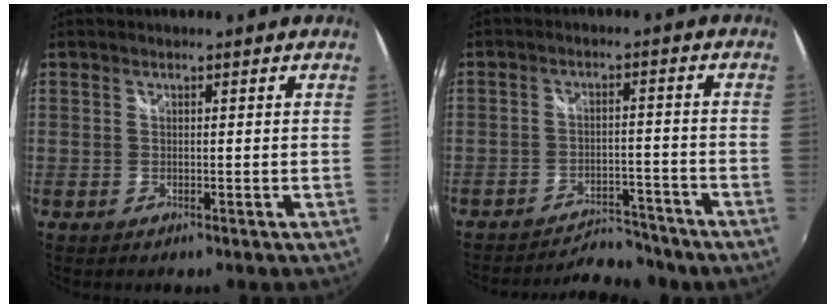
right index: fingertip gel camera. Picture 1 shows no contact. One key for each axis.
{"total": 9.8, "fx": -9.4, "fy": 1.9, "fz": 1.9, "tx": -0.051, "ty": 0.008, "tz": -0.130}